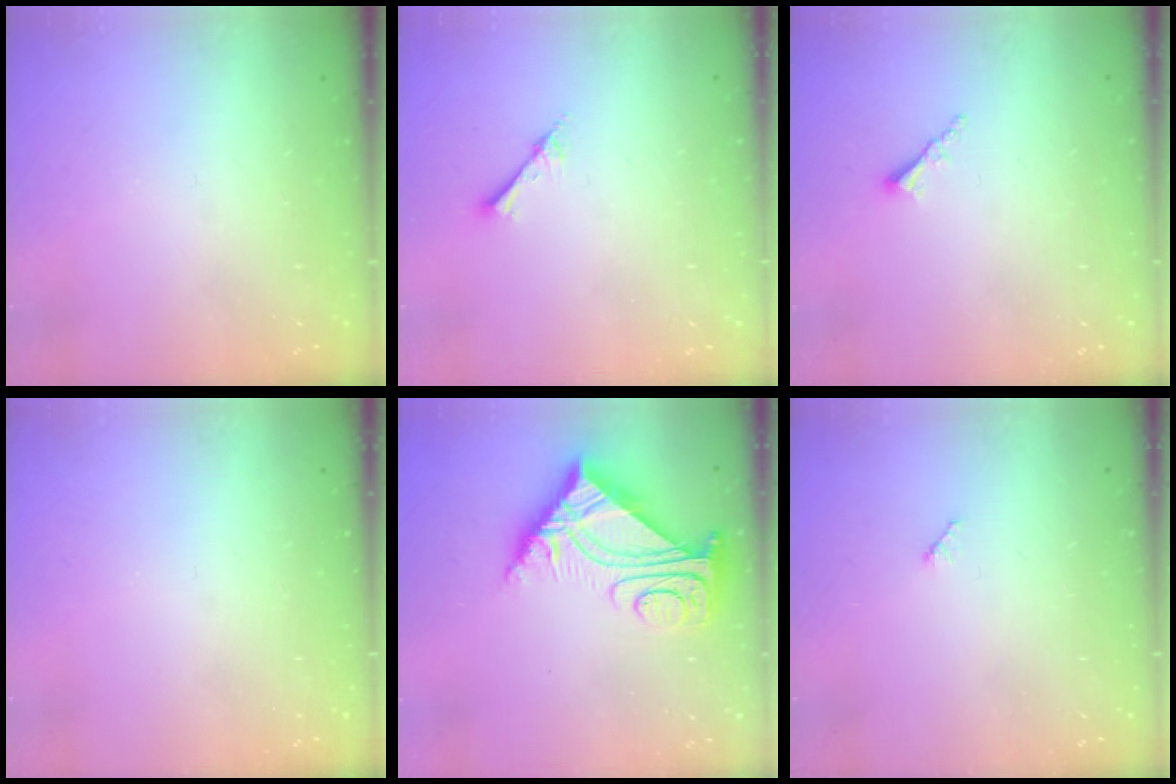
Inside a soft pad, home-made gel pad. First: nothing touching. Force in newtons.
{"total": 2.0, "press": 2.0, "slide": 0.2}
{"total": 1.7, "press": 1.7, "slide": 0.3}
{"total": 0.0}
{"total": 7.5, "press": 7.4, "slide": 0.8}
{"total": 2.5, "press": 2.5, "slide": 0.3}